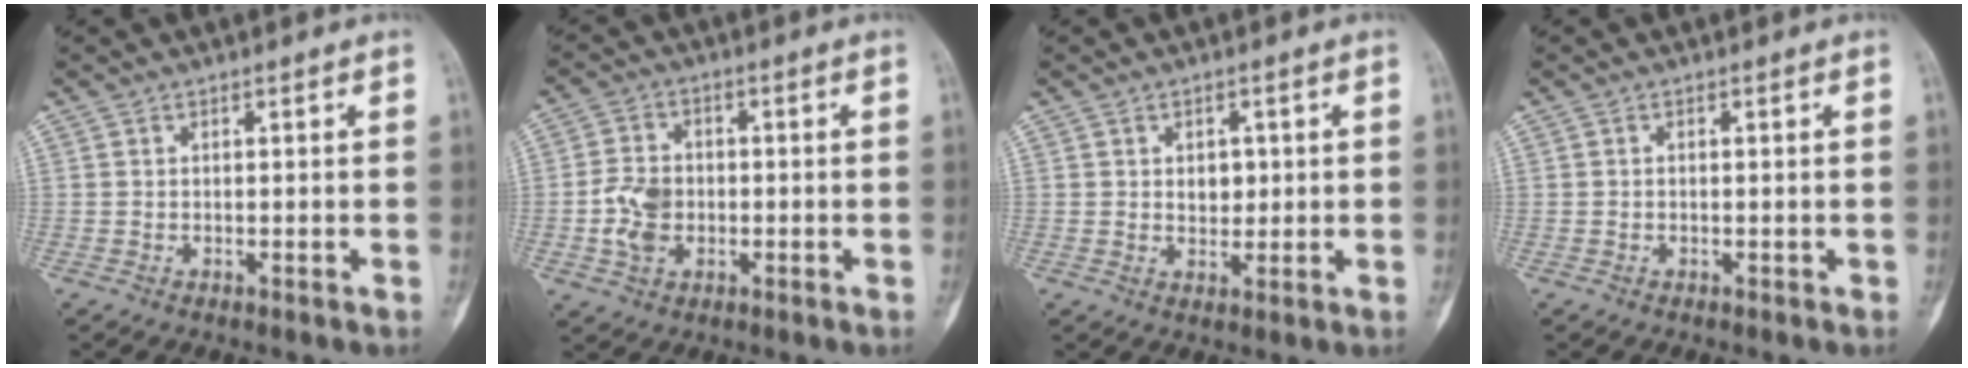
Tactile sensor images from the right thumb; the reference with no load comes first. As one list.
[{"total": 7.2, "force": [-1.2, 5.4, 4.6], "torque": [-0.074, 0.008, -0.024]}, {"total": 3.4, "force": [0.6, 2.5, 2.2], "torque": [-0.014, -0.003, 0.011]}, {"total": 0.0}]